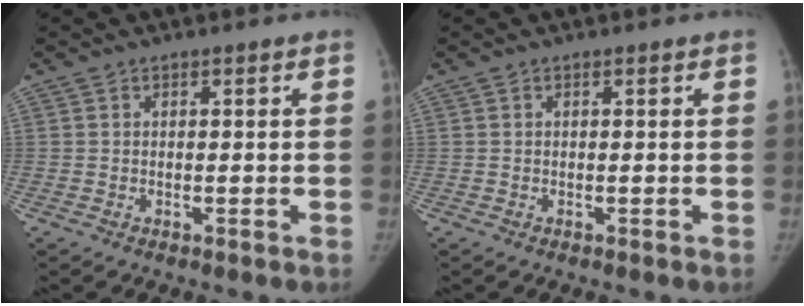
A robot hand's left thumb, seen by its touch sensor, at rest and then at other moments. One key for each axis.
{"total": 0.0}